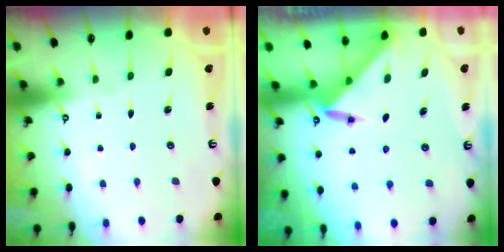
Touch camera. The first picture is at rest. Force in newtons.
{"total": 3.2, "press": 3.2, "slide": 0.0}